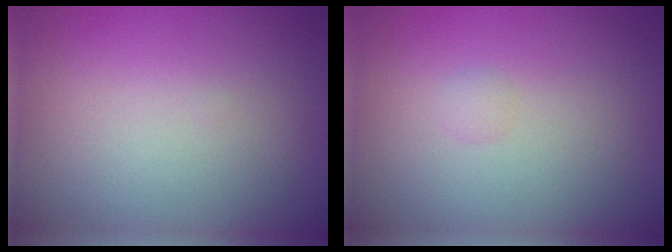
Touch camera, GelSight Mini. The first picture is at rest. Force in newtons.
{"total": 0.6, "press": 0.6, "slide": 0.1}